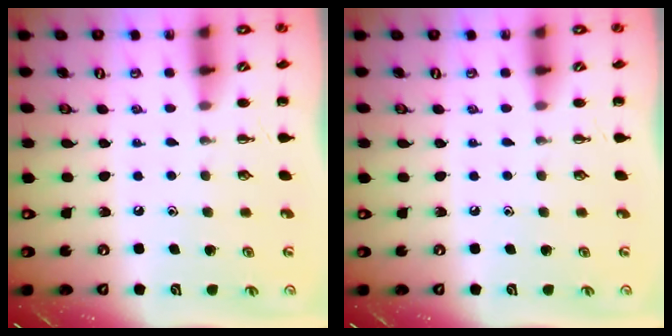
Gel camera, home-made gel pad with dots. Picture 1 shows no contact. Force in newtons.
{"total": 0.0}